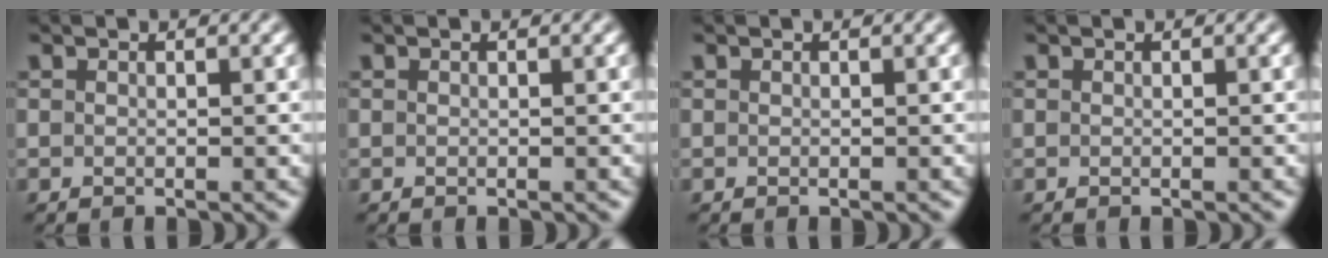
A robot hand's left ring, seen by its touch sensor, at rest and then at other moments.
{"total": 0.0}
{"total": 0.0}
{"total": 0.0}